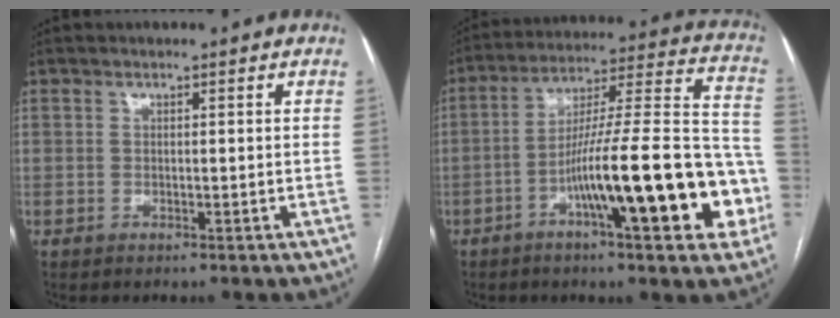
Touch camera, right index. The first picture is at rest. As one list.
[{"total": 21.5, "force": [-7.6, 2.8, 19.9], "torque": [-0.256, 0.024, -0.112]}]